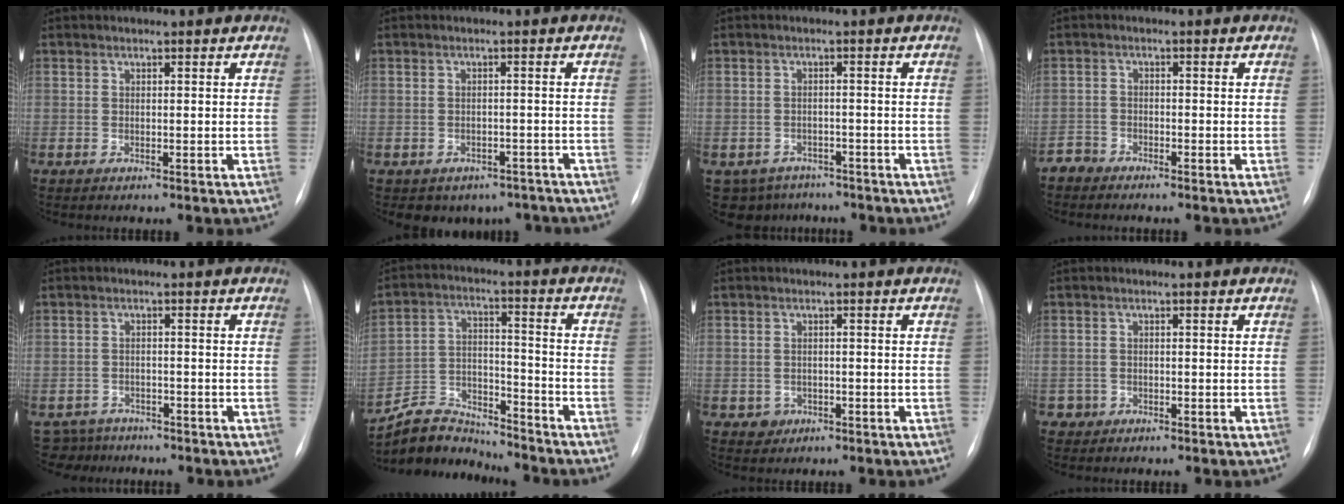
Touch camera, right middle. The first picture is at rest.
{"total": 6.4, "force": [-5.0, 4.0, 0.8], "torque": [0.002, 0.018, -0.055]}
{"total": 6.7, "force": [-5.0, 4.4, 0.6], "torque": [-0.007, 0.012, -0.062]}
{"total": 2.0, "force": [-1.9, 0.5, -0.5], "torque": [0.014, -0.004, -0.038]}
{"total": 4.6, "force": [-4.0, 2.0, -1.1], "torque": [0.025, 0.006, -0.066]}
{"total": 10.3, "force": [-10.1, 2.0, 0.0], "torque": [-0.006, 0.026, -0.186]}
{"total": 1.8, "force": [-0.8, 1.6, 0.2], "torque": [0.001, 0.007, -0.009]}
{"total": 1.2, "force": [-0.6, 1.0, -0.3], "torque": [0.004, 0.006, -0.011]}